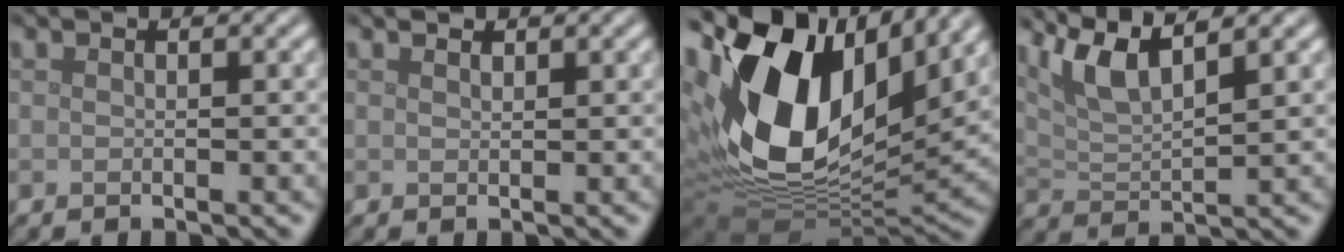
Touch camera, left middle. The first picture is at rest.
{"total": 0.8, "force": [0.8, 0.2, 0.1], "torque": [-0.006, -0.003, 0.013]}
{"total": 17.6, "force": [5.3, 10.9, 12.8], "torque": [-0.294, -0.005, 0.096]}
{"total": 5.2, "force": [3.6, 1.2, 3.6], "torque": [-0.072, 0.007, 0.069]}